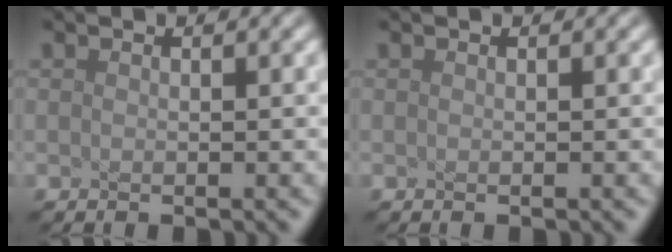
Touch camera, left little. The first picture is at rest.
{"total": 0.0}